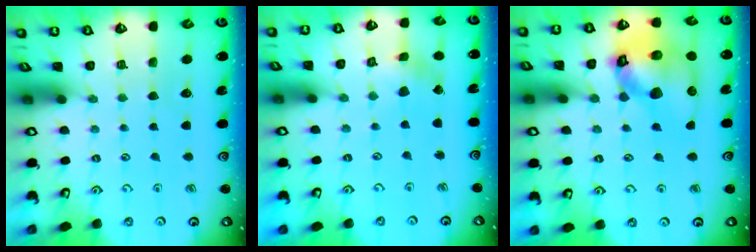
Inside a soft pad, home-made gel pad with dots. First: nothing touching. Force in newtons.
{"total": 2.7, "press": 2.7, "slide": 0.3}
{"total": 17.7, "press": 17.5, "slide": 2.7}